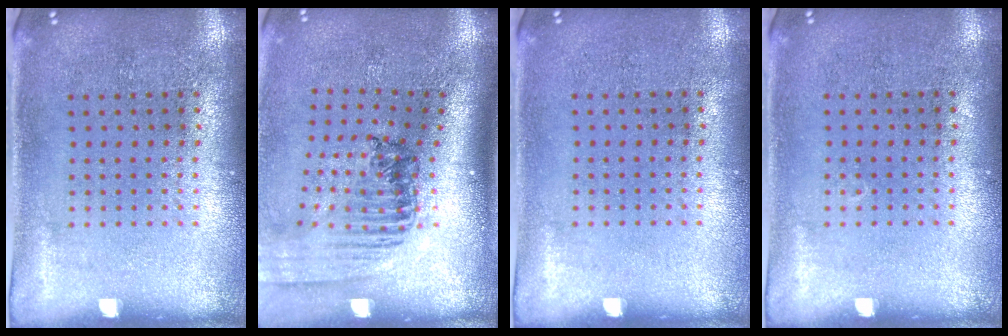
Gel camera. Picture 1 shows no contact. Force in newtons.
{"total": 1.7, "press": 1.5, "slide": 0.7}
{"total": 0.0}
{"total": 0.0}